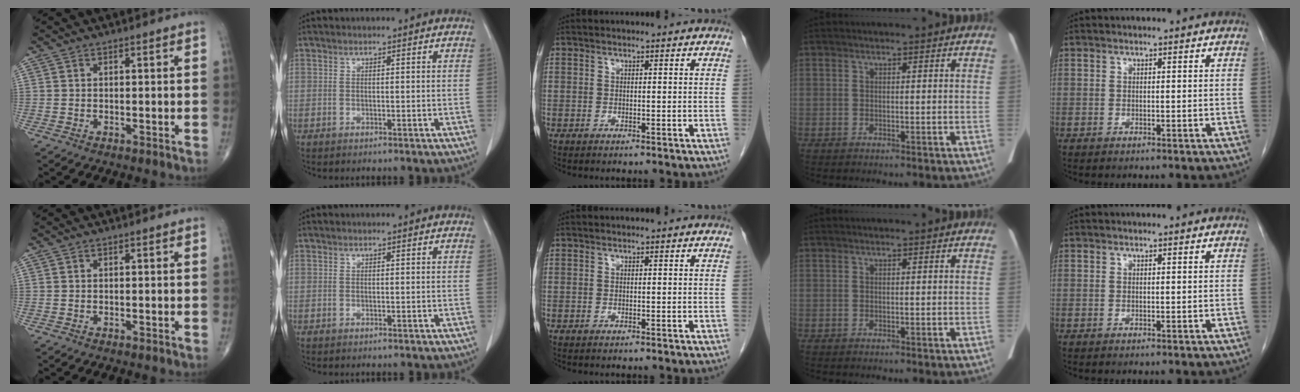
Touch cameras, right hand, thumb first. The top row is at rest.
{}